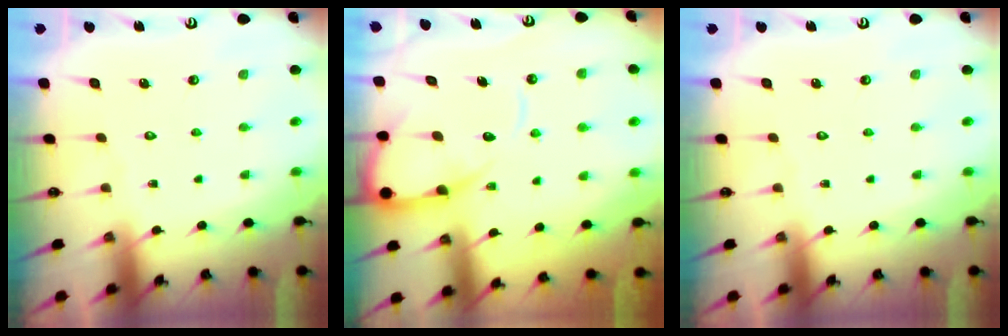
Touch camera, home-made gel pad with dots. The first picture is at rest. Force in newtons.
{"total": 10.6, "press": 10.5, "slide": 0.9}
{"total": 0.0}